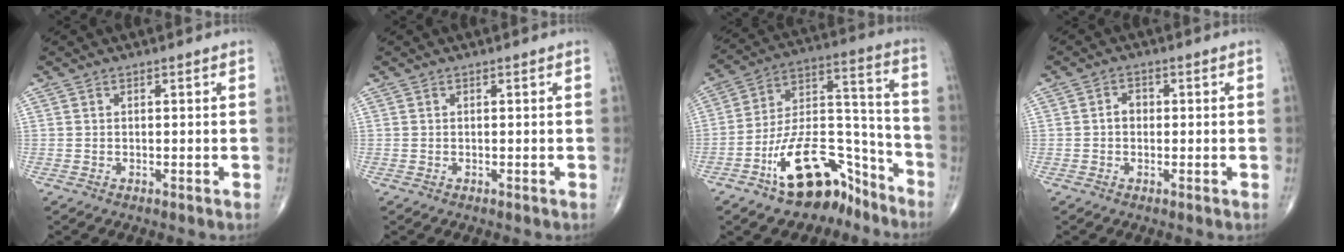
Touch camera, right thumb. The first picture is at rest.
{"total": 0.0}
{"total": 17.9, "force": [-11.6, 9.0, 10.2], "torque": [-0.130, 0.115, -0.193]}
{"total": 2.3, "force": [-0.1, 1.8, 1.4], "torque": [-0.011, 0.010, -0.007]}